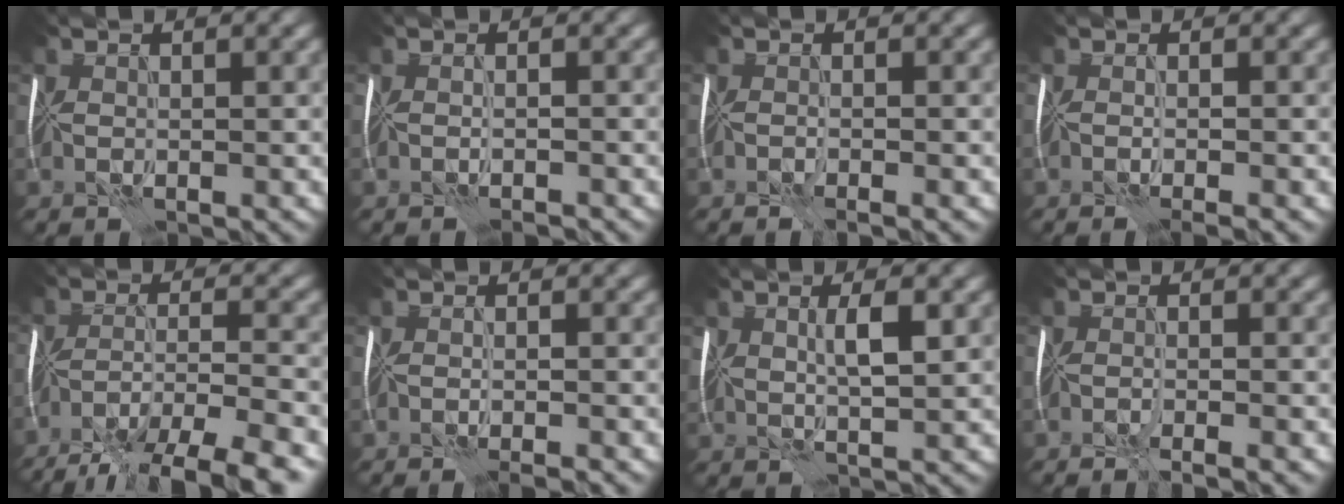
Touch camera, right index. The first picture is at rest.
{"total": 1.4, "force": [-1.2, 0.0, 0.6], "torque": [-0.004, -0.005, -0.019]}
{"total": 1.4, "force": [-0.9, 0.1, 1.0], "torque": [-0.010, -0.005, -0.016]}
{"total": 2.1, "force": [-1.1, 0.4, 1.7], "torque": [-0.007, 0.000, -0.014]}
{"total": 11.3, "force": [-8.8, 3.1, 6.5], "torque": [-0.109, -0.018, -0.130]}
{"total": 2.3, "force": [-1.8, 0.3, 1.5], "torque": [-0.012, 0.002, -0.025]}
{"total": 3.0, "force": [1.0, 0.9, 2.7], "torque": [-0.056, 0.003, 0.020]}
{"total": 2.5, "force": [-1.8, 0.2, 1.7], "torque": [-0.024, 0.000, -0.033]}